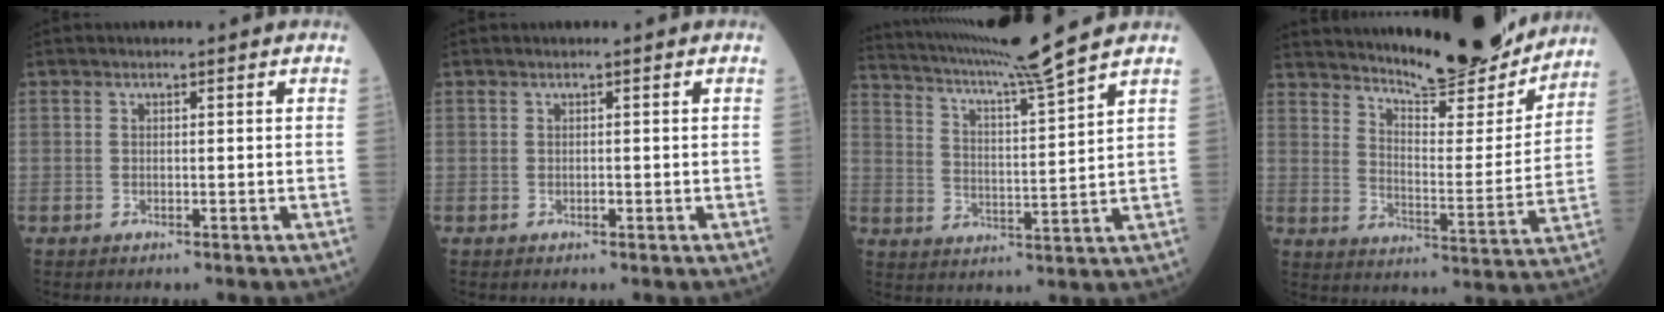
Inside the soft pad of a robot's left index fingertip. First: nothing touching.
{"total": 0.0}
{"total": 12.4, "force": [11.0, -3.1, 4.8], "torque": [-0.098, -0.031, 0.182]}
{"total": 19.4, "force": [17.9, 2.4, 7.1], "torque": [-0.109, -0.037, 0.247]}